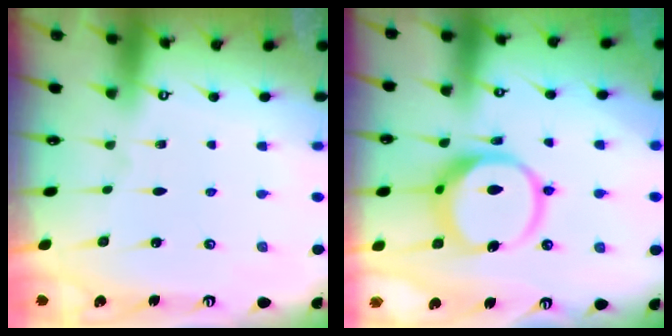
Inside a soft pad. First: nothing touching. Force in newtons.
{"total": 14.3, "press": 14.2, "slide": 1.8}